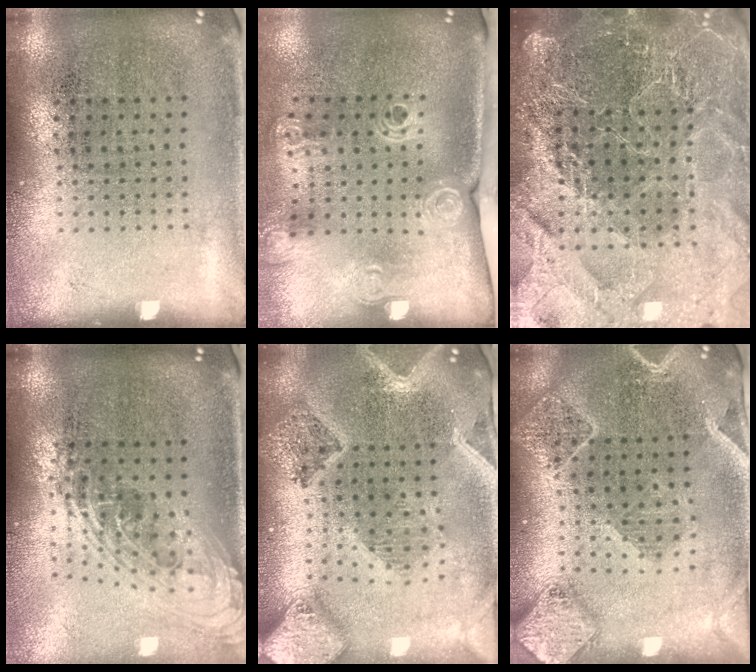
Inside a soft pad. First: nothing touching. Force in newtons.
{"total": 2.2, "press": 1.6, "slide": 1.5}
{"total": 5.9, "press": 5.1, "slide": 2.9}
{"total": 2.2, "press": 1.6, "slide": 1.5}
{"total": 3.6, "press": 2.9, "slide": 2.1}
{"total": 2.3, "press": 2.1, "slide": 0.9}